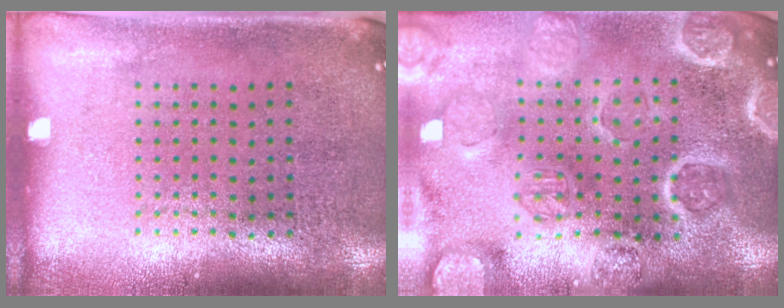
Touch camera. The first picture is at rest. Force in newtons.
{"total": 4.2, "press": 3.8, "slide": 1.7}